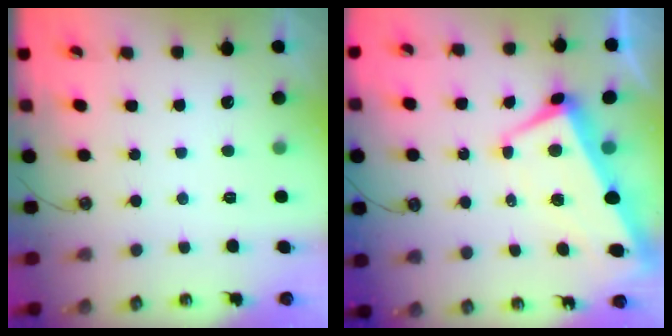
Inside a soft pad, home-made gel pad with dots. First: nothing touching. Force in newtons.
{"total": 1.6, "press": 0.9, "slide": 1.3}